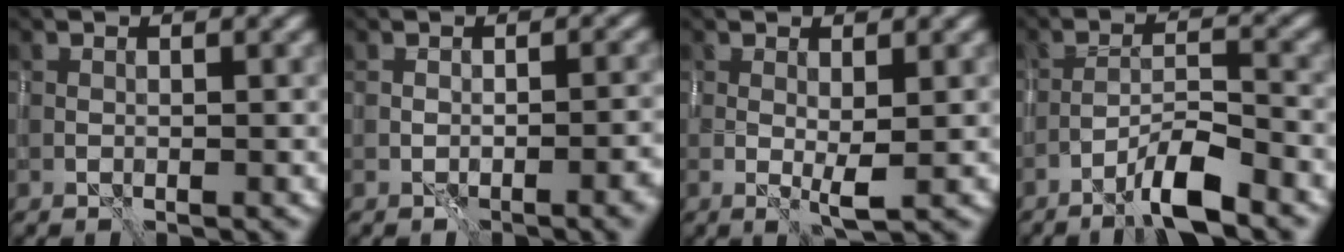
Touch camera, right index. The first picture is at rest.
{"total": 3.0, "force": [-1.4, 0.7, 2.6], "torque": [-0.030, 0.003, -0.020]}
{"total": 1.9, "force": [0.2, 0.2, 1.9], "torque": [-0.036, -0.007, 0.004]}
{"total": 4.7, "force": [-3.3, 0.4, 3.3], "torque": [-0.057, 0.010, -0.066]}